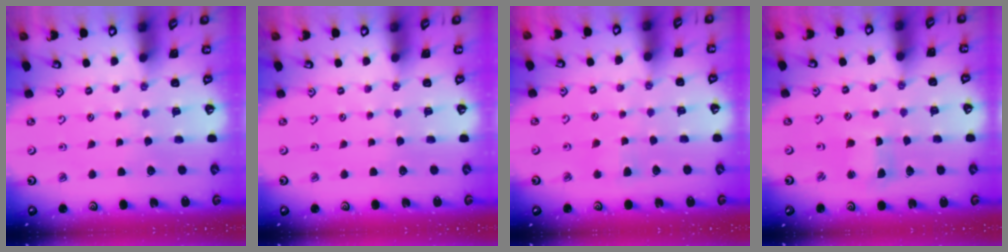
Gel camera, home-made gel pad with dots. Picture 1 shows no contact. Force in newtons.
{"total": 0.0}
{"total": 2.7, "press": 2.7, "slide": 0.4}
{"total": 2.7, "press": 2.7, "slide": 0.3}